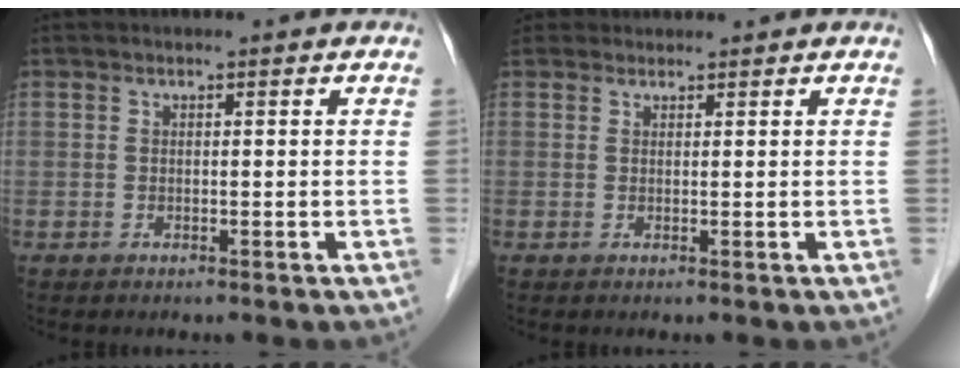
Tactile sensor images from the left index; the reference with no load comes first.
{"total": 1.4, "force": [1.0, 0.9, -0.4], "torque": [0.008, 0.018, 0.017]}